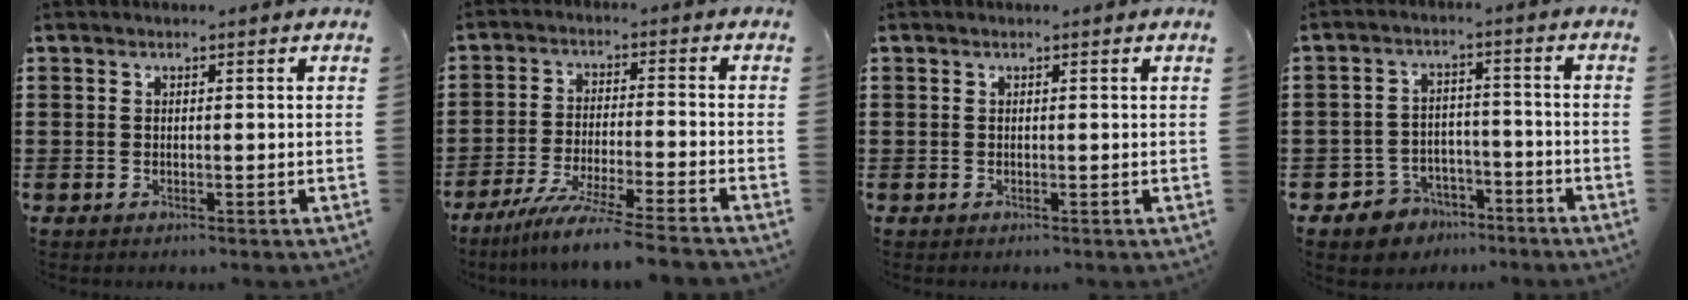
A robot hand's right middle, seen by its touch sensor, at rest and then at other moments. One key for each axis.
{"total": 7.5, "fx": -6.6, "fy": -0.8, "fz": 3.5, "tx": -0.068, "ty": -0.017, "tz": -0.126}
{"total": 0.0}
{"total": 4.6, "fx": -4.0, "fy": 2.3, "fz": 0.1, "tx": -0.021, "ty": 0.009, "tz": -0.082}